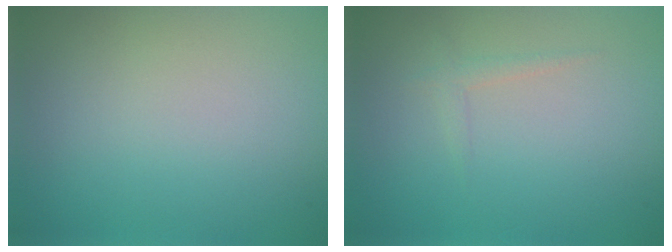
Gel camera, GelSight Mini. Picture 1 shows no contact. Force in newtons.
{"total": 0.9, "press": 0.9, "slide": 0.1}